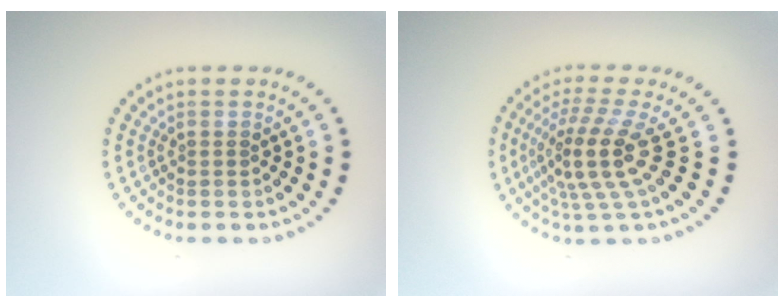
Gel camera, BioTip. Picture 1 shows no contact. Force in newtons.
{"total": 4.7, "press": 3.4, "slide": 3.2}